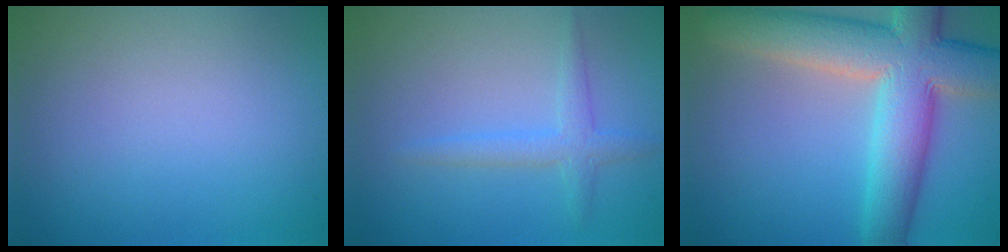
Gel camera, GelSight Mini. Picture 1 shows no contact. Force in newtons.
{"total": 2.1, "press": 2.1, "slide": 0.1}
{"total": 10.8, "press": 10.8, "slide": 0.6}